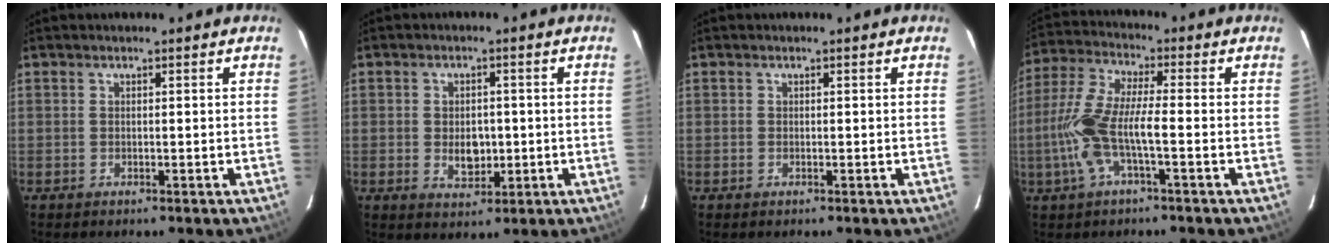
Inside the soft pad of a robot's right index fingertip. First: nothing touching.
{"total": 4.9, "force": [-0.6, 3.4, 3.5], "torque": [-0.060, -0.001, -0.001]}
{"total": 0.0}
{"total": 11.0, "force": [-2.9, 2.3, 10.3], "torque": [-0.229, 0.002, -0.056]}